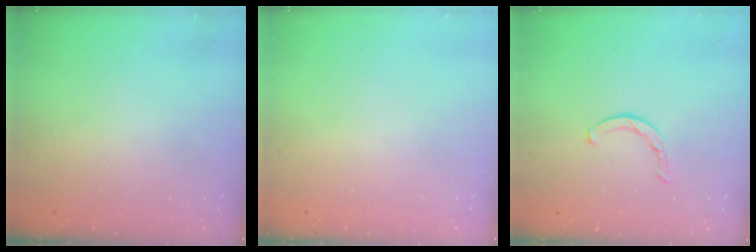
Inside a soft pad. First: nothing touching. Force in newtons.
{"total": 0.0}
{"total": 3.4, "press": 3.4, "slide": 0.7}